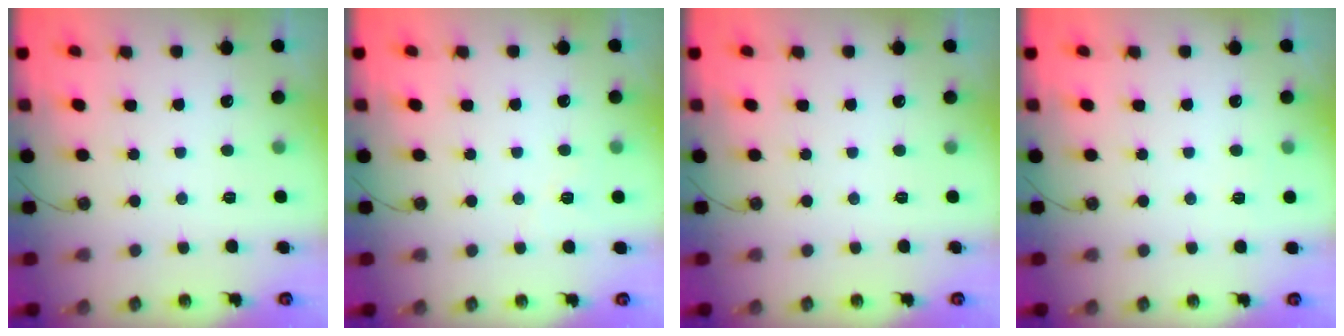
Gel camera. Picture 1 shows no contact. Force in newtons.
{"total": 4.8, "press": 4.1, "slide": 2.4}
{"total": 0.0}
{"total": 4.6, "press": 2.7, "slide": 3.8}